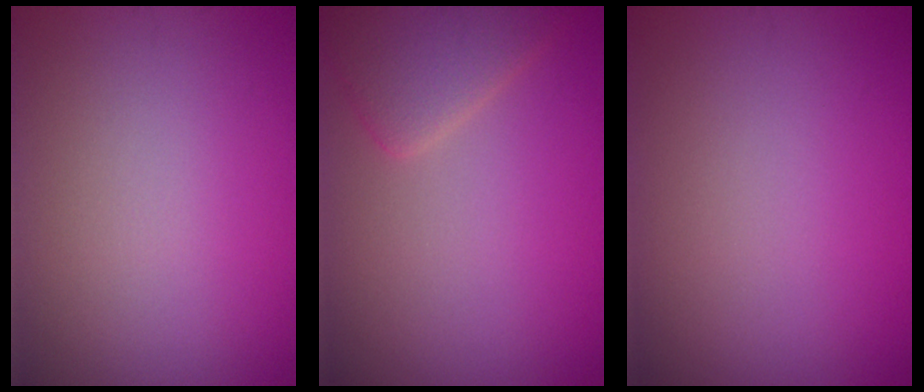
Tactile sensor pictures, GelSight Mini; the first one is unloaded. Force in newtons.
{"total": 3.3, "press": 3.3, "slide": 0.2}
{"total": 0.0}